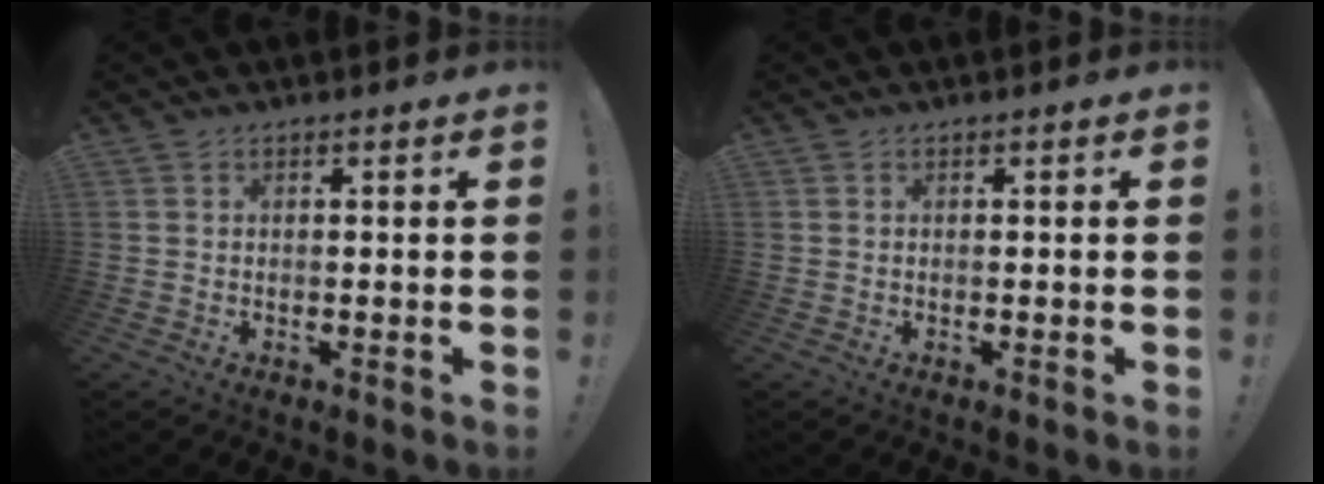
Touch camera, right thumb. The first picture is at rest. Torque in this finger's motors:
{"motor_torque": [-0.12, 0.07, 0.09, -0.05, 0.04]}